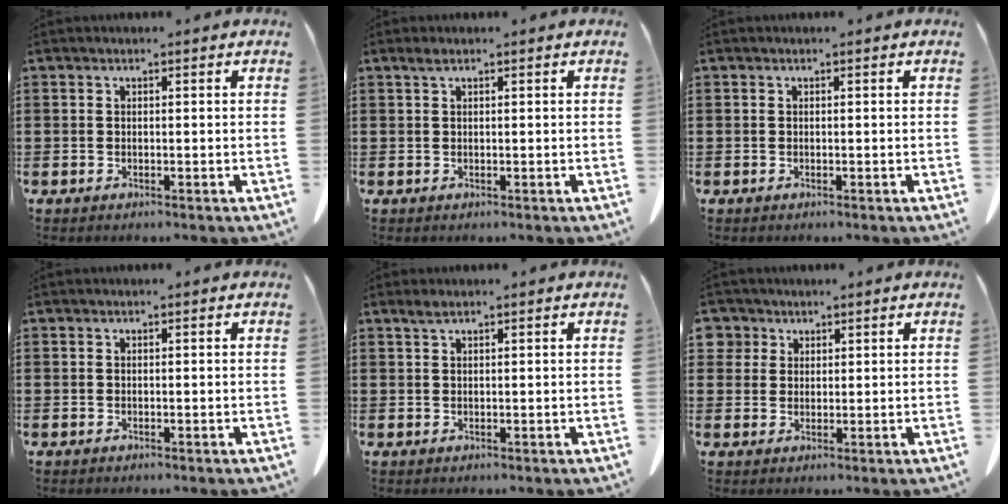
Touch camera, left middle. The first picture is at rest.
{"total": 1.0, "force": [0.5, 0.2, 0.8], "torque": [-0.018, 0.002, 0.009]}
{"total": 0.0}
{"total": 0.0}
{"total": 1.3, "force": [0.9, 0.2, 1.0], "torque": [-0.021, 0.002, 0.016]}
{"total": 3.1, "force": [1.9, 2.4, 0.3], "torque": [-0.012, 0.007, 0.034]}